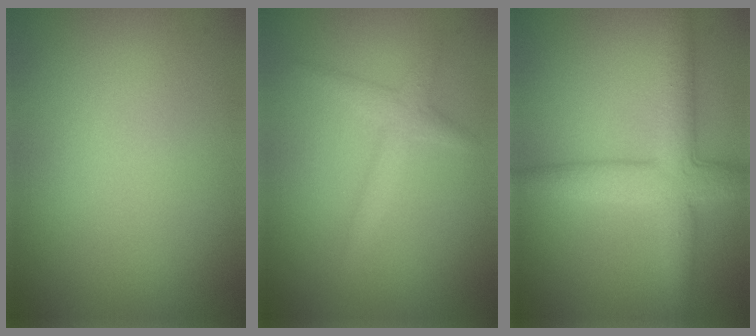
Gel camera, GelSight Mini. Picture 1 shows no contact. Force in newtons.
{"total": 1.9, "press": 1.9, "slide": 0.1}
{"total": 5.3, "press": 5.3, "slide": 0.1}